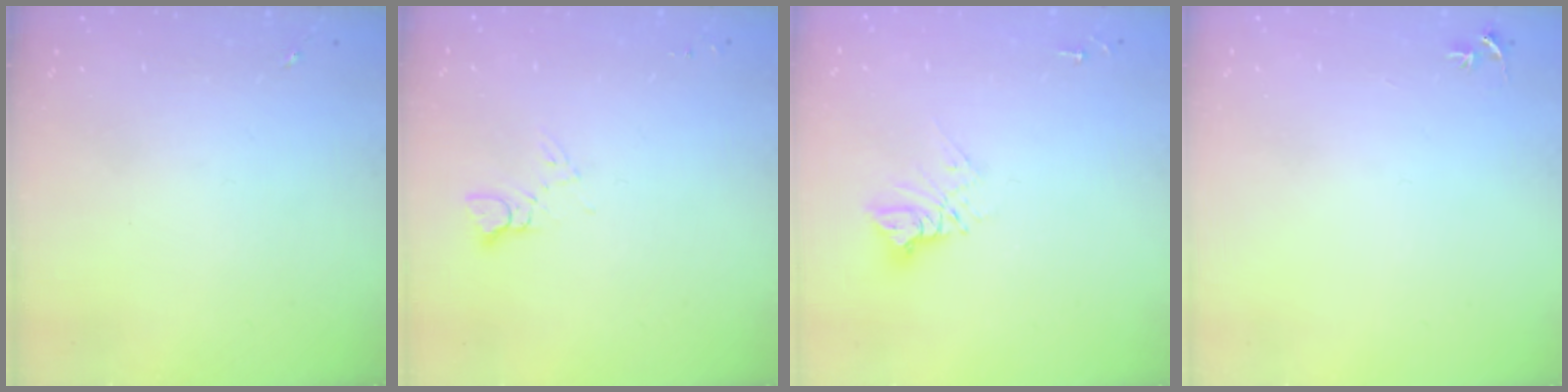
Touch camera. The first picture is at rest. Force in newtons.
{"total": 4.1, "press": 4.1, "slide": 0.4}
{"total": 9.3, "press": 9.3, "slide": 0.8}
{"total": 3.1, "press": 3.1, "slide": 0.3}